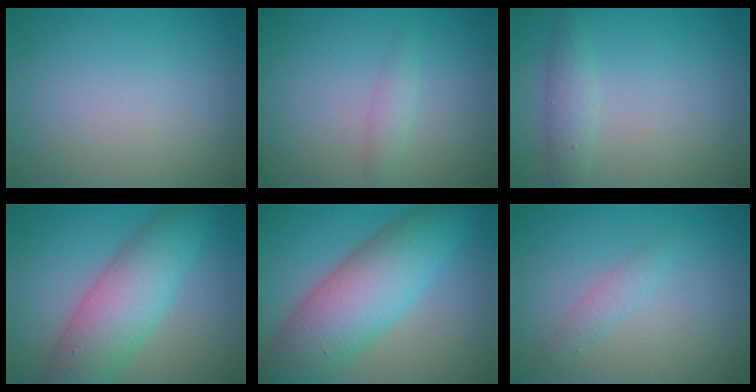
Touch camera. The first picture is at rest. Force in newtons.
{"total": 1.2, "press": 1.2, "slide": 0.0}
{"total": 2.1, "press": 2.1, "slide": 0.1}
{"total": 7.3, "press": 7.3, "slide": 0.2}
{"total": 9.6, "press": 9.6, "slide": 0.1}
{"total": 1.4, "press": 1.4, "slide": 0.1}